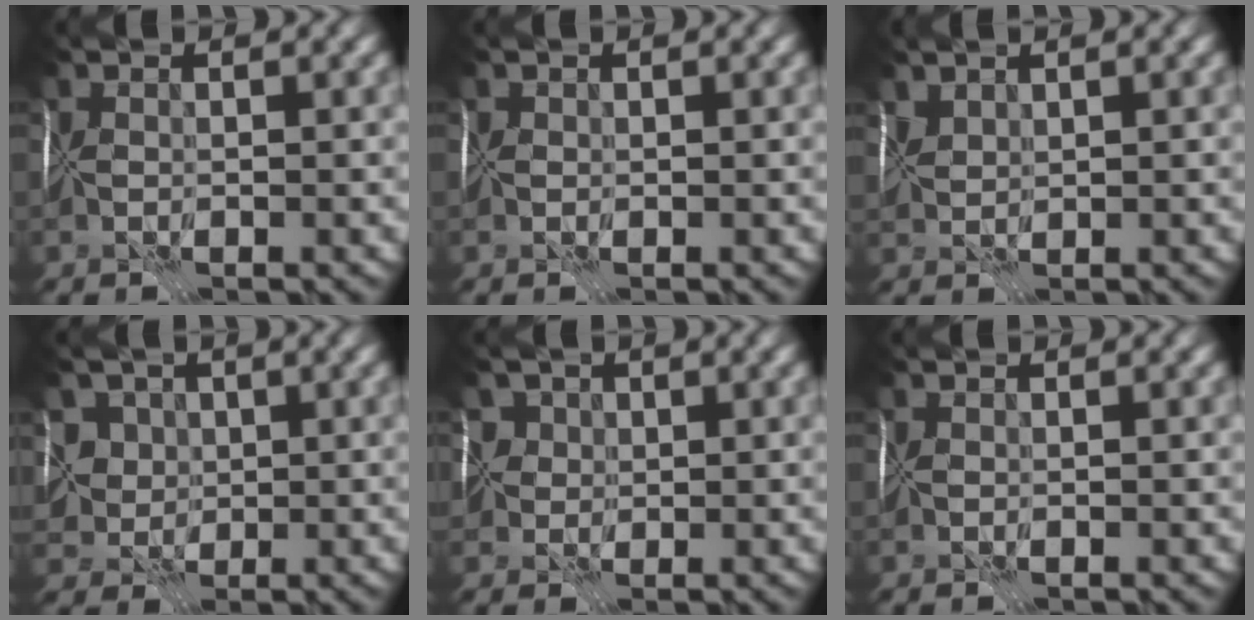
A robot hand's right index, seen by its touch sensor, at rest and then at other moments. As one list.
[{"total": 0.6, "force": [0.4, 0.4, 0.0], "torque": [0.002, 0.007, 0.005]}, {"total": 1.6, "force": [1.3, 0.8, 0.6], "torque": [-0.018, 0.005, 0.030]}, {"total": 4.0, "force": [1.2, 3.6, 1.4], "torque": [-0.025, -0.004, 0.028]}, {"total": 3.9, "force": [1.4, 3.4, 1.3], "torque": [-0.015, 0.009, 0.018]}, {"total": 0.0}]